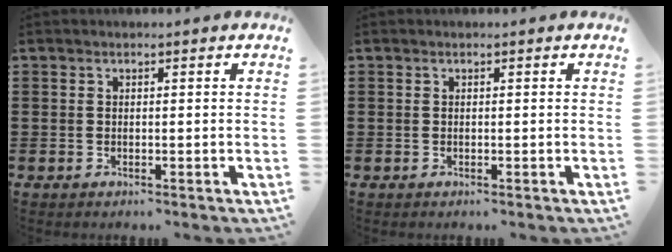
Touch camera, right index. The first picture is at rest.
{"total": 0.0}